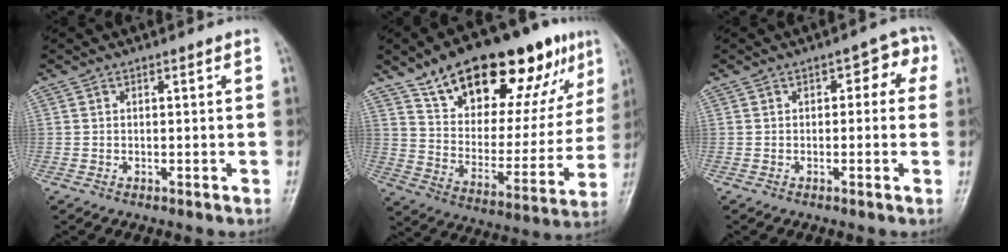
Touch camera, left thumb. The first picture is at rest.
{"total": 27.3, "force": [16.3, 11.9, 18.3], "torque": [-0.233, -0.031, 0.258]}
{"total": 4.4, "force": [0.6, 2.9, 3.2], "torque": [-0.006, 0.017, -0.006]}